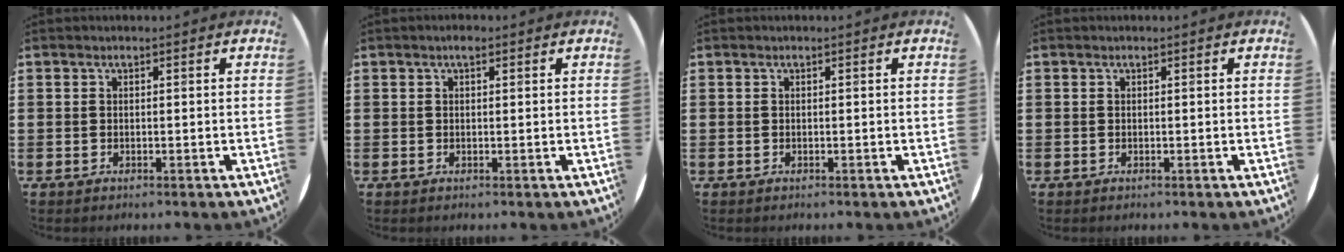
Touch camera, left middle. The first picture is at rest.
{"total": 0.9, "force": [0.5, 0.4, 0.6], "torque": [-0.013, 0.006, 0.008]}
{"total": 0.0}
{"total": 0.0}